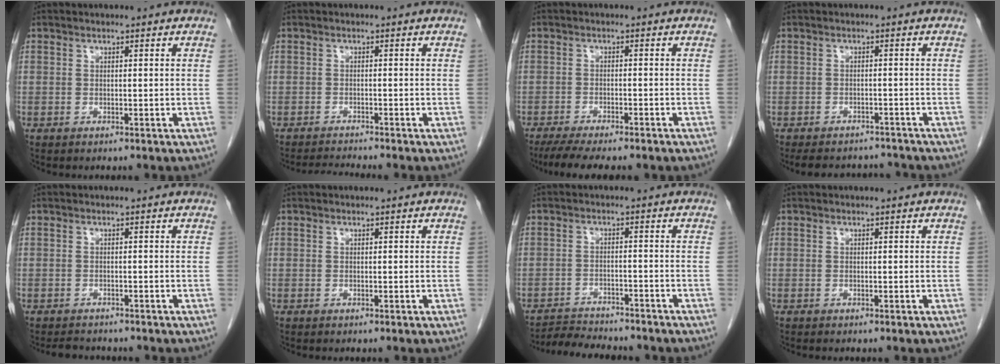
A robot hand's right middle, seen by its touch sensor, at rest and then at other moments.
{"total": 2.7, "force": [-2.4, -1.3, 0.1], "torque": [-0.014, -0.020, -0.043]}
{"total": 9.1, "force": [-7.5, 1.1, 5.1], "torque": [-0.074, -0.013, -0.108]}
{"total": 8.6, "force": [-8.0, 2.6, 1.9], "torque": [-0.032, 0.008, -0.099]}
{"total": 2.7, "force": [-2.6, 0.7, 0.5], "torque": [-0.014, -0.009, -0.037]}
{"total": 0.0}
{"total": 7.3, "force": [-7.0, 0.8, 1.7], "torque": [-0.028, -0.008, -0.107]}
{"total": 0.0}